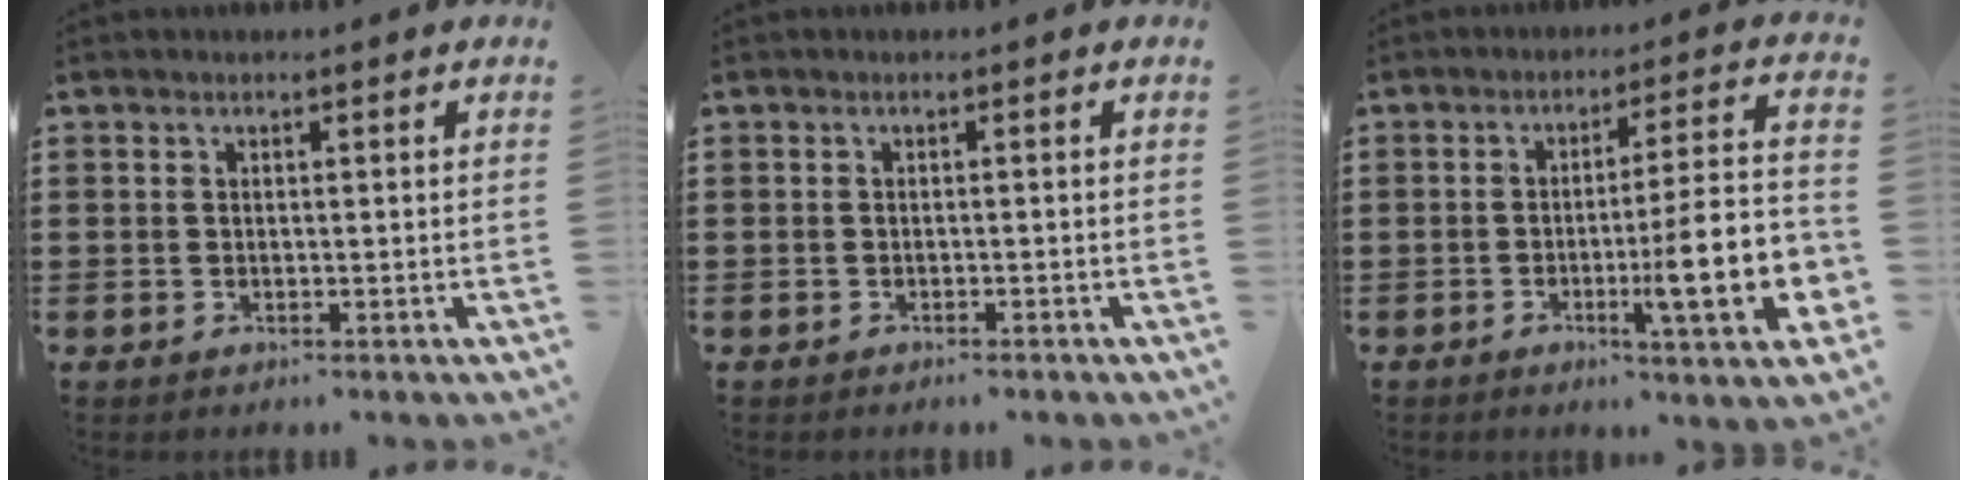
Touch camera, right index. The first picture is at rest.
{"total": 0.7, "force": [-0.7, 0.1, 0.1], "torque": [-0.005, -0.001, -0.014]}
{"total": 12.8, "force": [-3.6, 1.9, 12.1], "torque": [-0.190, -0.010, -0.063]}